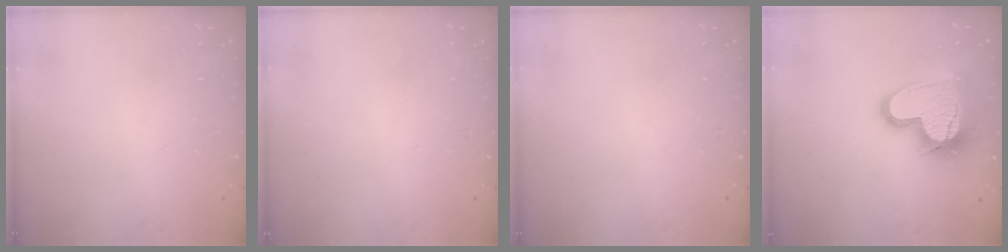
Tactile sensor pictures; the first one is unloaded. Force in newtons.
{"total": 0.0}
{"total": 0.0}
{"total": 20.2, "press": 20.1, "slide": 1.6}